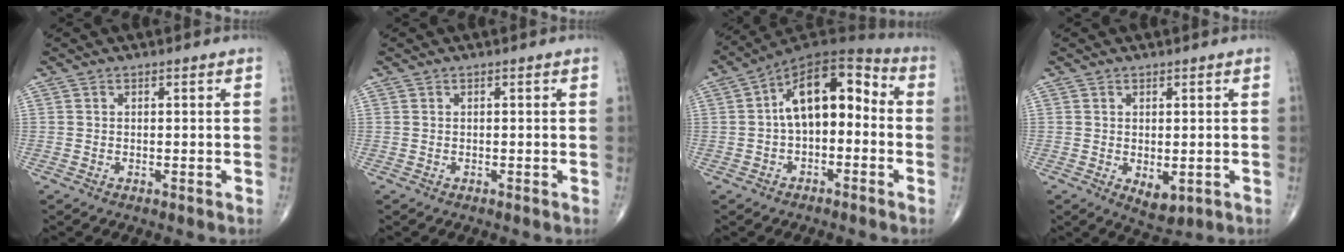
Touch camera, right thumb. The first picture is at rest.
{"total": 0.0}
{"total": 13.7, "force": [0.1, 7.7, 11.3], "torque": [-0.145, 0.047, -0.016]}
{"total": 4.1, "force": [-0.7, 2.3, 3.3], "torque": [-0.040, -0.010, 0.002]}